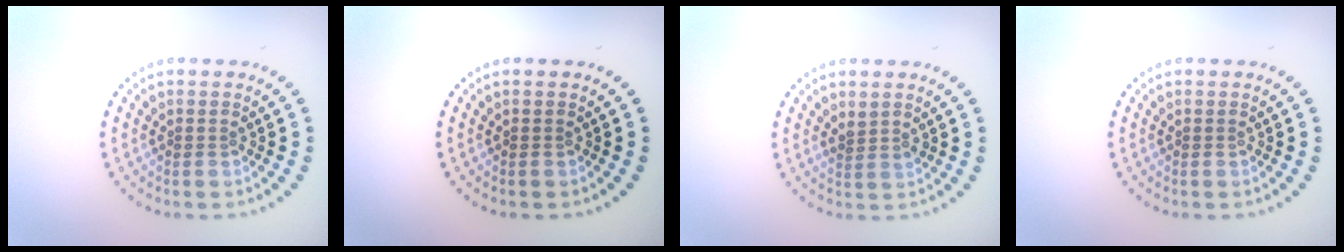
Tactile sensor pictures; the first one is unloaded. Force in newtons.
{"total": 0.0}
{"total": 1.3, "press": 0.9, "slide": 0.9}
{"total": 0.0}